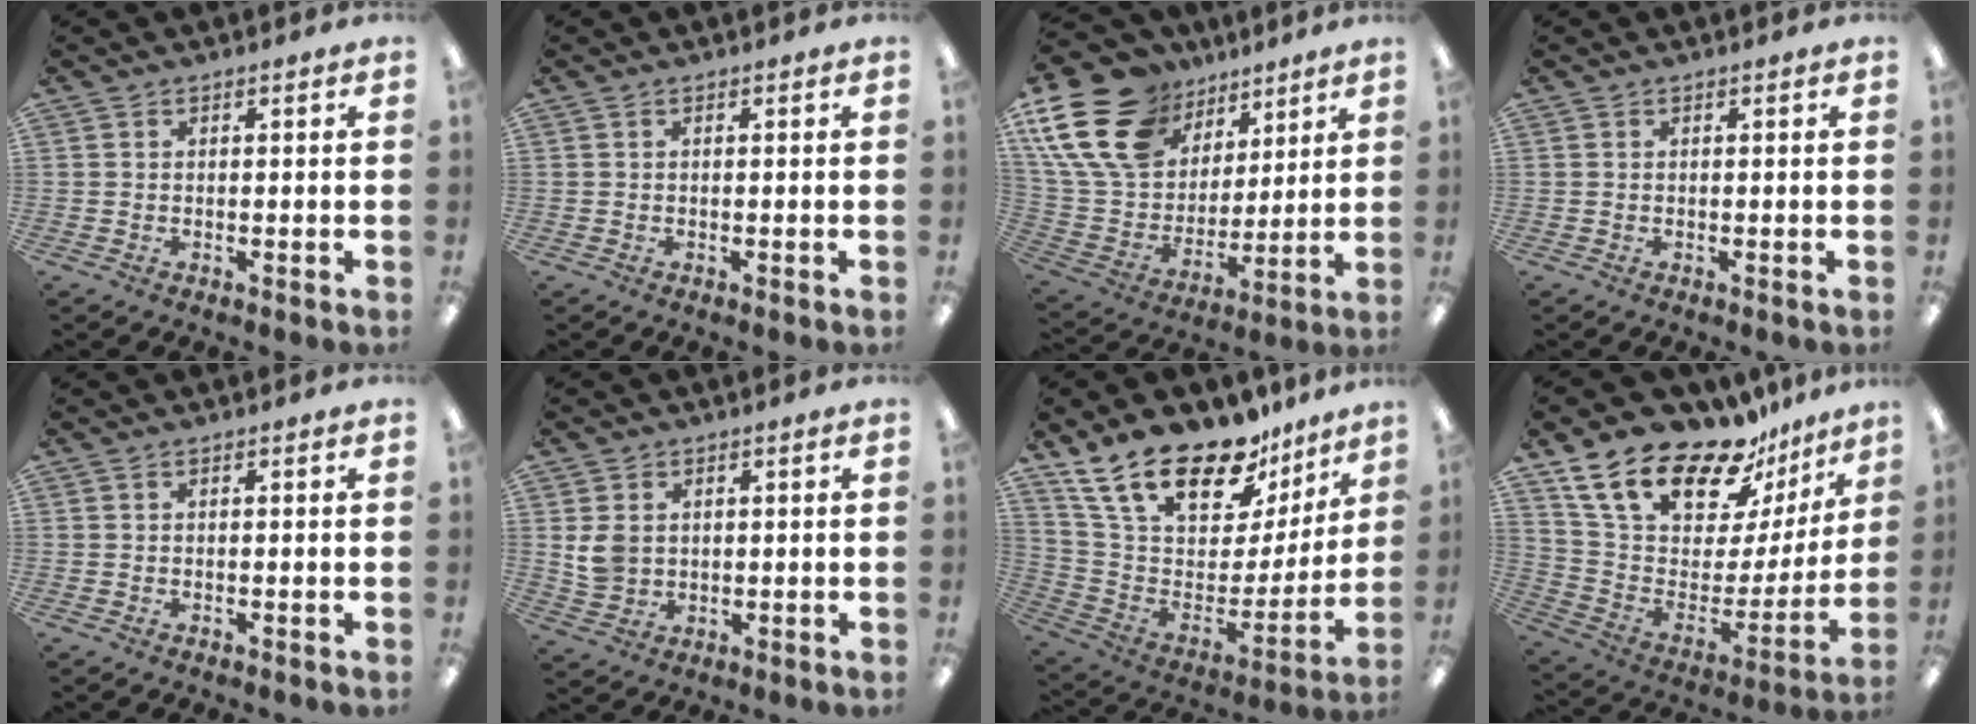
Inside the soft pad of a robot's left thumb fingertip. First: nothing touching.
{"total": 0.0}
{"total": 22.4, "force": [12.1, 15.0, 11.5], "torque": [-0.247, -0.052, 0.230]}
{"total": 0.0}
{"total": 0.0}
{"total": 5.1, "force": [1.2, 4.3, 2.3], "torque": [-0.040, 0.006, 0.026]}
{"total": 23.7, "force": [17.3, 10.7, 12.3], "torque": [-0.213, -0.112, 0.309]}
{"total": 21.7, "force": [17.4, 8.9, 9.5], "torque": [-0.173, -0.123, 0.311]}